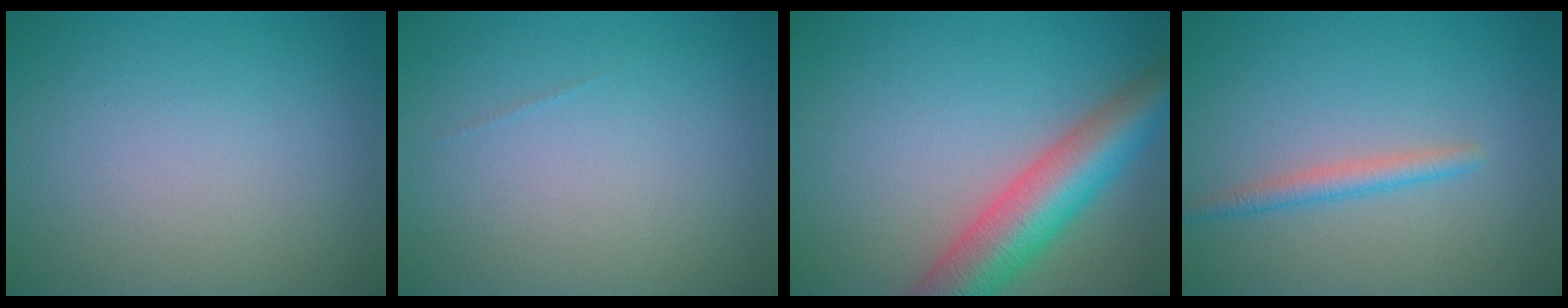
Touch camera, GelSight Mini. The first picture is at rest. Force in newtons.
{"total": 0.0}
{"total": 7.9, "press": 7.9, "slide": 0.4}
{"total": 1.8, "press": 1.8, "slide": 0.1}